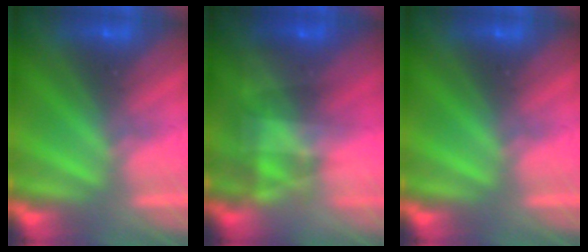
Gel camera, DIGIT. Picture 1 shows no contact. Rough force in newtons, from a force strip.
{"total": 4.9}
{"total": 0.0}